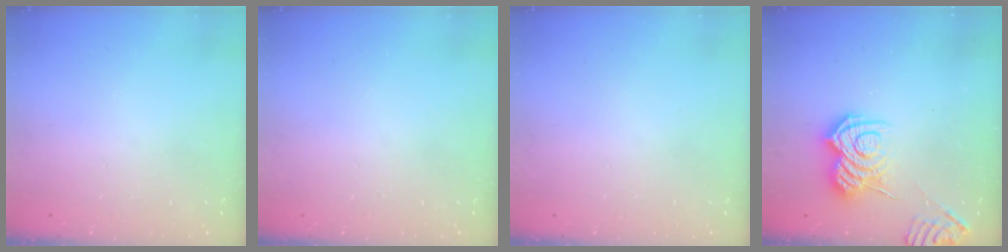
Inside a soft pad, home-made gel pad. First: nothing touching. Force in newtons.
{"total": 0.0}
{"total": 0.0}
{"total": 8.6, "press": 8.5, "slide": 1.2}